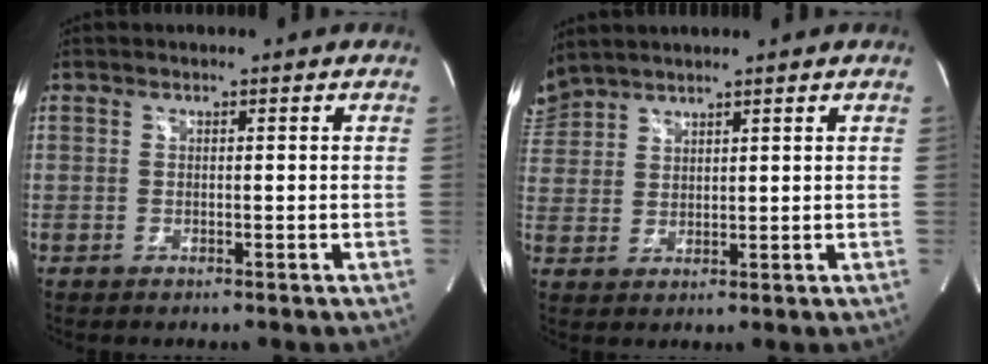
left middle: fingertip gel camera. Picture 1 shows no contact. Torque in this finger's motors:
{"motor_torque": [1.09, -1.05, 0.42, 0.00]}